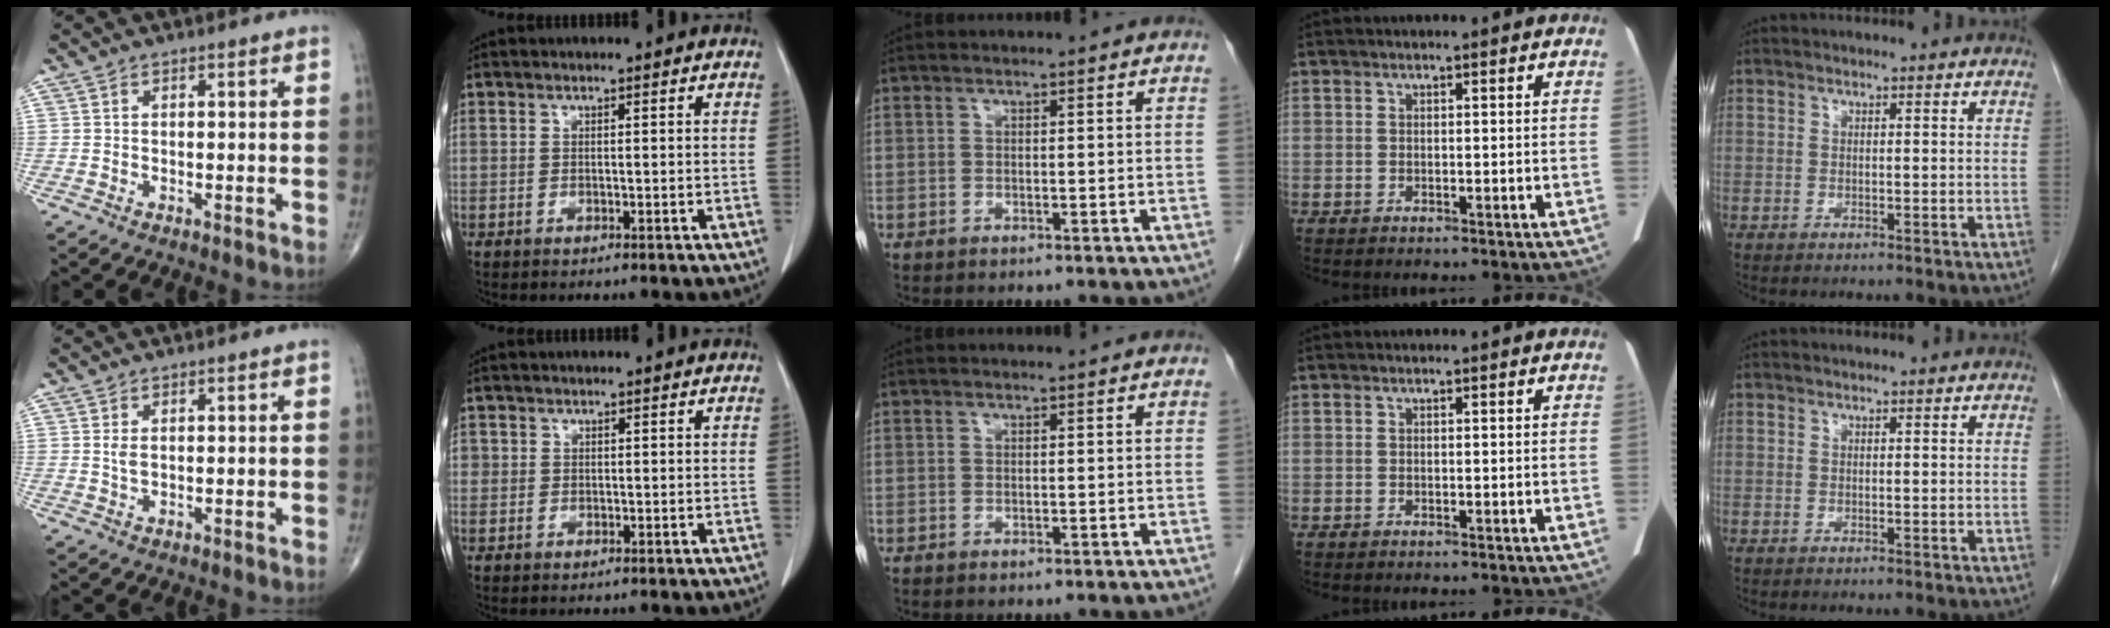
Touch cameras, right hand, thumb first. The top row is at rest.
{"thumb": {"total": 1.6, "force": [0.4, 0.9, 1.3], "torque": [-0.025, -0.001, 0.011]}, "index": {"total": 1.0, "force": [0.1, 0.9, 0.1], "torque": [0.008, 0.003, -0.001]}}